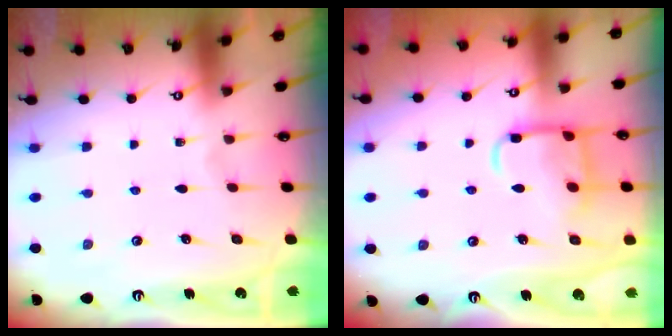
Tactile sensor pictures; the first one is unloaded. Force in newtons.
{"total": 13.0, "press": 12.9, "slide": 1.3}